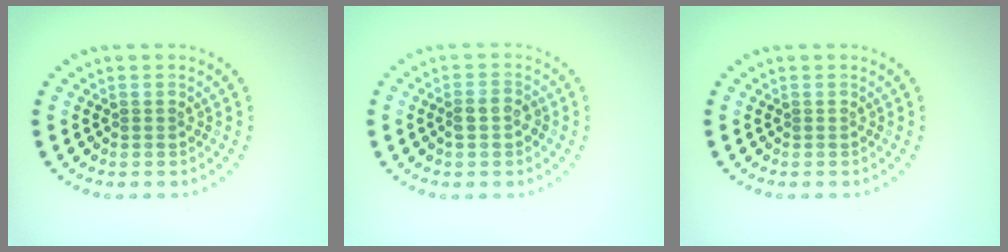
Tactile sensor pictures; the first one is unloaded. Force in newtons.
{"total": 1.9, "press": 1.8, "slide": 0.6}
{"total": 0.0}